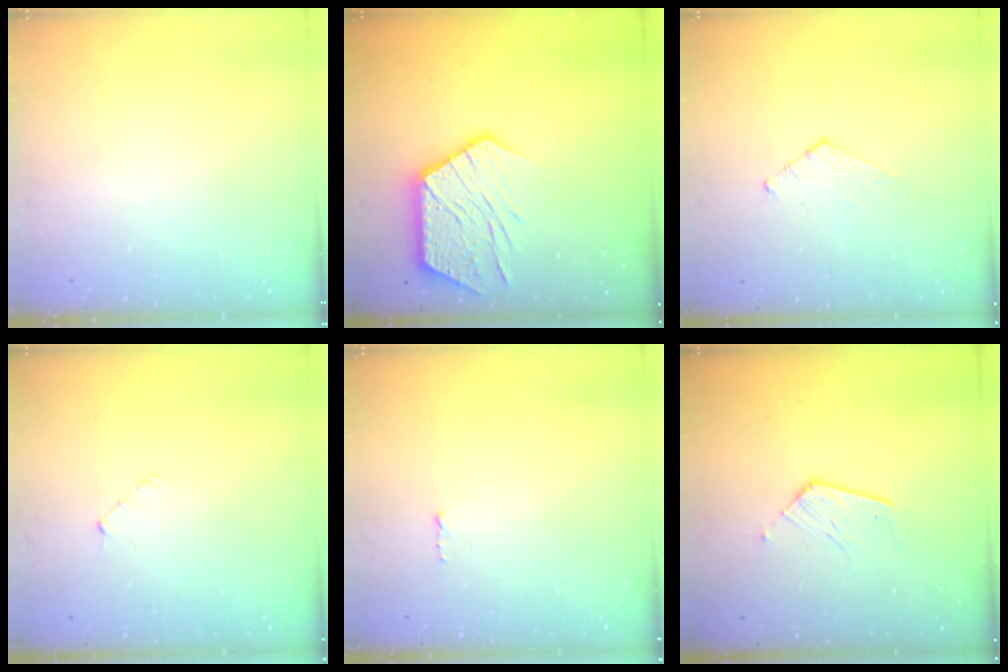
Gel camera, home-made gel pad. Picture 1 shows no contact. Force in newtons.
{"total": 14.9, "press": 14.9, "slide": 1.1}
{"total": 3.8, "press": 3.8, "slide": 0.3}
{"total": 3.6, "press": 3.5, "slide": 0.3}
{"total": 3.8, "press": 3.8, "slide": 0.4}
{"total": 7.2, "press": 7.2, "slide": 0.3}